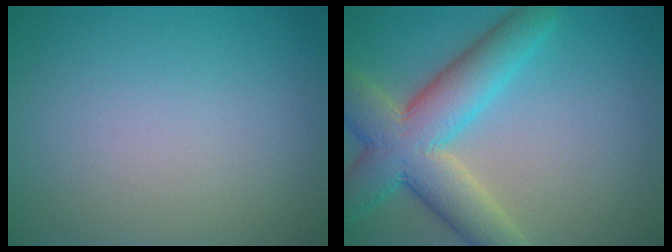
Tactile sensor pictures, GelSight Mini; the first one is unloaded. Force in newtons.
{"total": 8.7, "press": 8.7, "slide": 0.5}